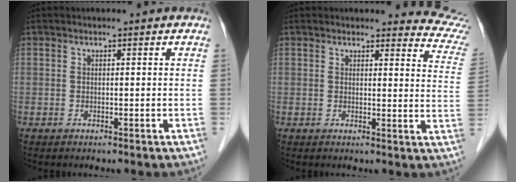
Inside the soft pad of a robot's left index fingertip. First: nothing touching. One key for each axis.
{"total": 10.2, "fx": 10.1, "fy": 0.9, "fz": 1.3, "tx": 0.017, "ty": -0.049, "tz": 0.074}